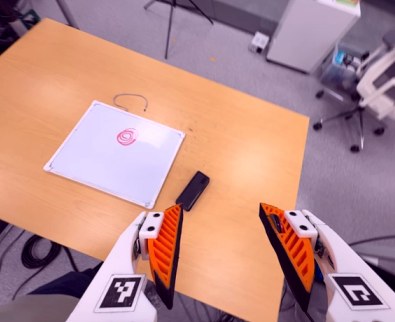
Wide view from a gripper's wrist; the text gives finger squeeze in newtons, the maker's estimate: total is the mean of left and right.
{"total": 0.0}